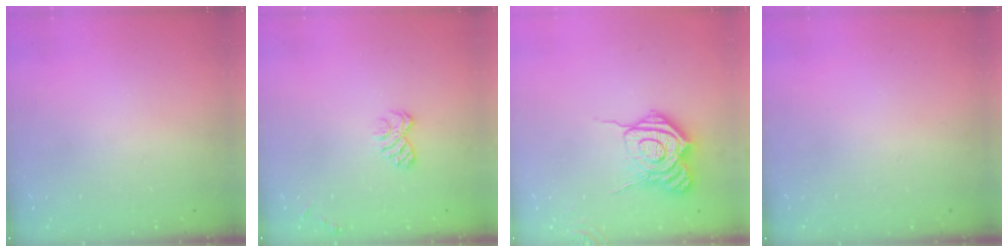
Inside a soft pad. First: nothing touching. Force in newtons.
{"total": 6.1, "press": 5.9, "slide": 1.4}
{"total": 15.5, "press": 15.5, "slide": 1.1}
{"total": 0.0}